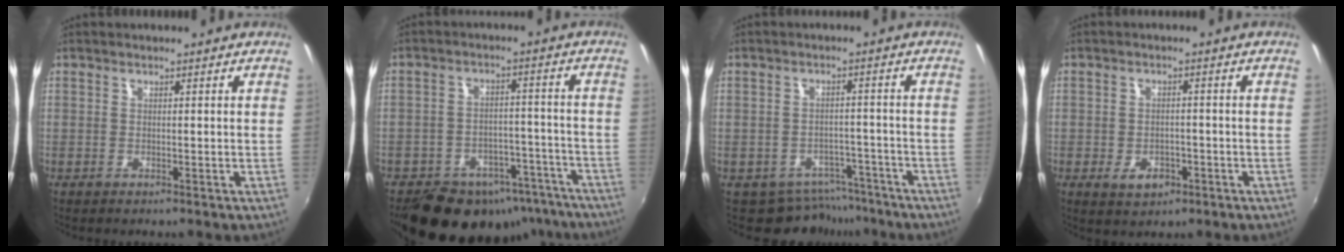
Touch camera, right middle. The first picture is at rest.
{"total": 21.2, "force": [-15.9, 11.2, 8.4], "torque": [-0.167, 0.024, -0.192]}
{"total": 7.2, "force": [-5.7, 4.3, 0.5], "torque": [-0.010, 0.013, -0.069]}
{"total": 4.5, "force": [-2.1, 3.1, 2.6], "torque": [-0.055, -0.005, -0.029]}